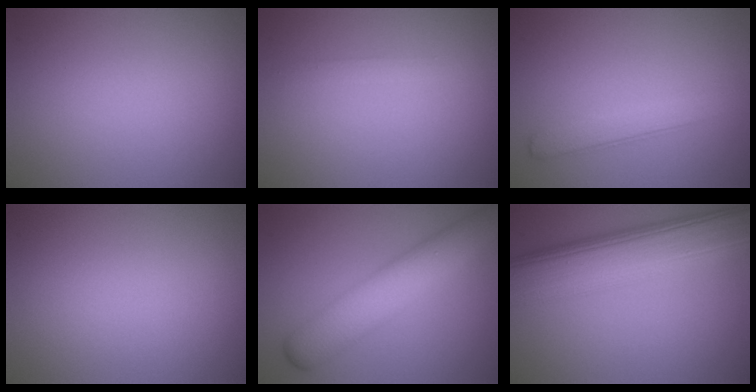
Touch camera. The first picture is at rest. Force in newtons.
{"total": 0.8, "press": 0.8, "slide": 0.0}
{"total": 2.2, "press": 2.2, "slide": 0.1}
{"total": 0.0}
{"total": 5.8, "press": 5.8, "slide": 0.1}
{"total": 9.2, "press": 9.2, "slide": 0.1}